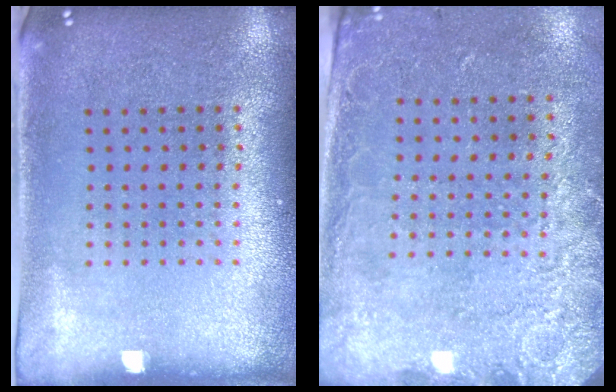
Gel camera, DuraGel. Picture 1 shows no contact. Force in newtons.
{"total": 2.6, "press": 1.9, "slide": 1.8}